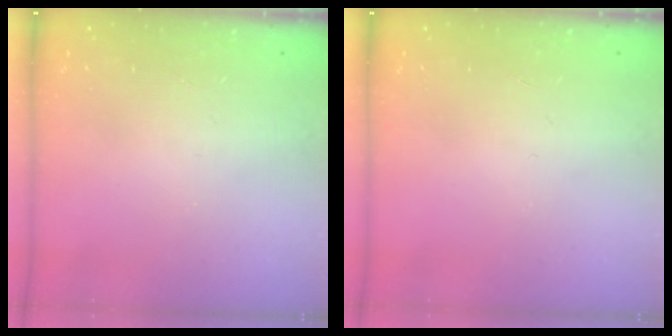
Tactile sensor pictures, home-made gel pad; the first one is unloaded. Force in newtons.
{"total": 0.0}